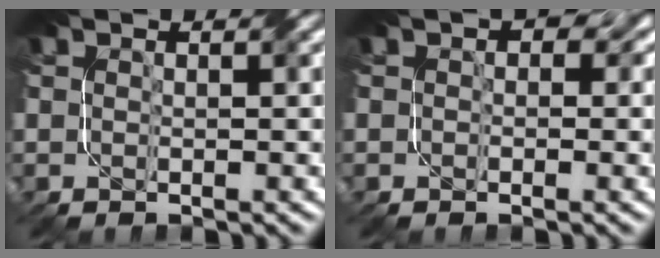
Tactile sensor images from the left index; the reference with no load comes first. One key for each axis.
{"total": 3.2, "fx": 0.4, "fy": 2.4, "fz": 2.1, "tx": -0.006, "ty": 0.003, "tz": 0.001}